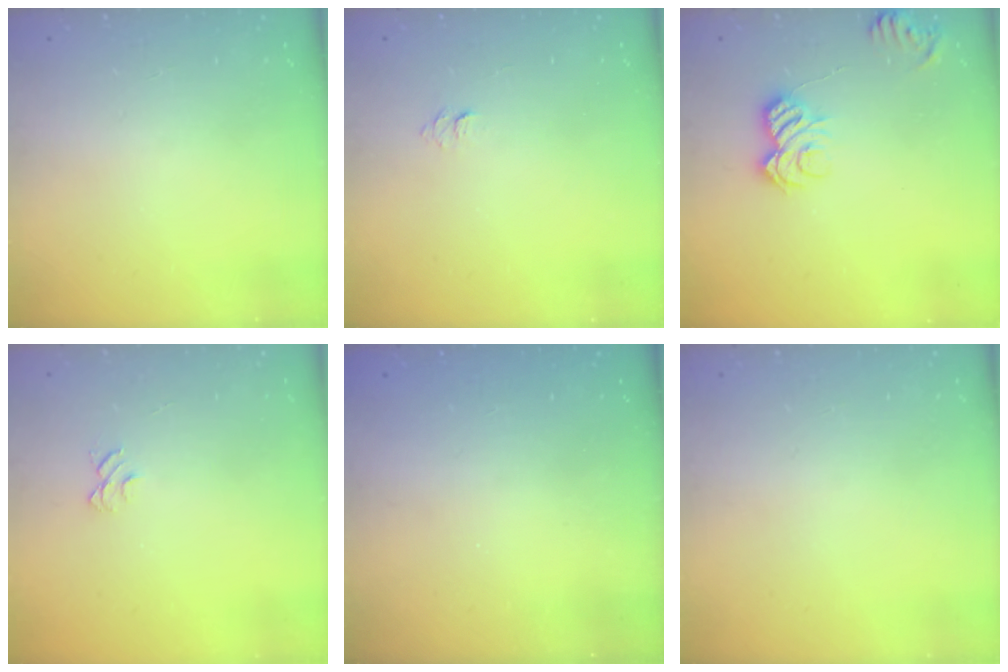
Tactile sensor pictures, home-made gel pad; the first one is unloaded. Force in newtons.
{"total": 3.5, "press": 3.5, "slide": 0.3}
{"total": 8.6, "press": 8.6, "slide": 0.0}
{"total": 3.8, "press": 3.8, "slide": 0.3}
{"total": 2.3, "press": 2.2, "slide": 0.8}
{"total": 0.0}